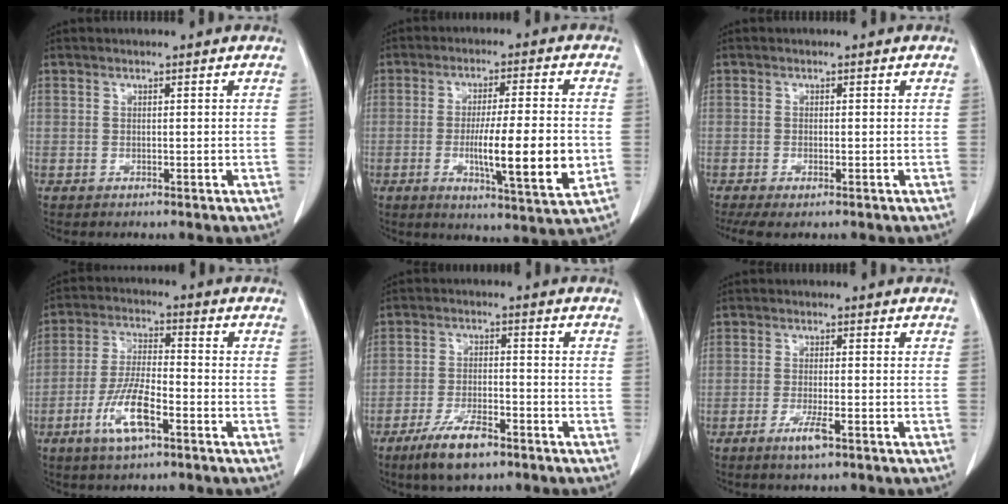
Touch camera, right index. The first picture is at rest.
{"total": 12.5, "force": [-2.2, 0.8, 12.3], "torque": [-0.199, -0.016, -0.036]}
{"total": 3.8, "force": [-2.2, 1.1, 2.9], "torque": [-0.048, -0.012, -0.033]}
{"total": 8.9, "force": [-4.1, 2.1, 7.5], "torque": [-0.152, -0.005, -0.076]}
{"total": 7.8, "force": [-5.3, 2.3, 5.3], "torque": [-0.105, -0.009, -0.091]}
{"total": 3.5, "force": [-2.0, 0.2, 2.9], "torque": [-0.058, -0.006, -0.037]}